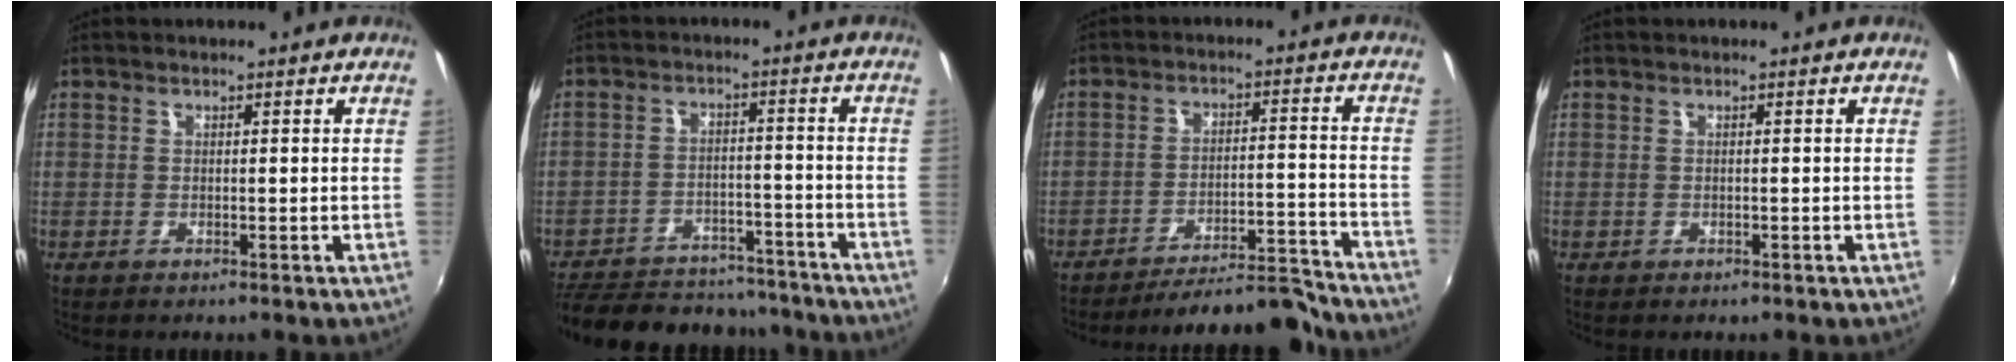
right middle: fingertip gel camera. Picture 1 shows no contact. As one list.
[{"total": 19.4, "force": [-16.2, 8.5, 6.5], "torque": [-0.152, 0.035, -0.205]}, {"total": 12.9, "force": [-12.5, 1.4, 3.1], "torque": [-0.055, 0.032, -0.170]}, {"total": 0.6, "force": [-0.3, 0.5, 0.1], "torque": [-0.002, -0.001, -0.002]}]